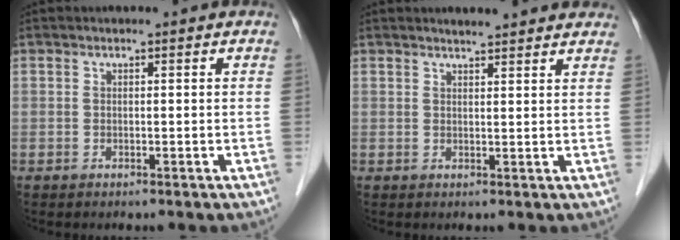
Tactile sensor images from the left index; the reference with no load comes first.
{"total": 13.1, "force": [12.3, 1.9, 3.8], "torque": [-0.027, -0.007, 0.128]}